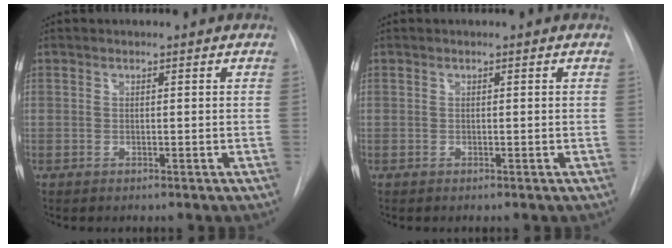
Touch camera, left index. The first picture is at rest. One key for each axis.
{"total": 0.0}